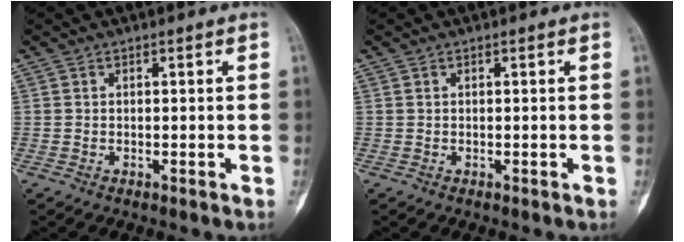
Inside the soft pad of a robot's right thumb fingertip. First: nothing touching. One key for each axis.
{"total": 0.0}